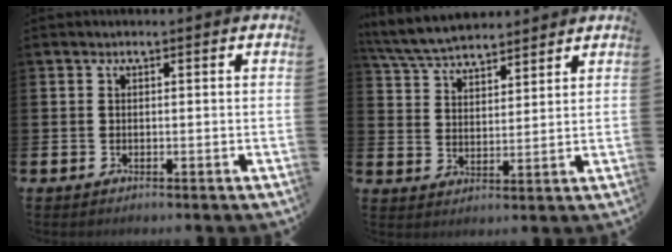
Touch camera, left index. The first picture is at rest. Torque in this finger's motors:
{"motor_torque": [0.88, -0.98, 0.29, 0.19]}